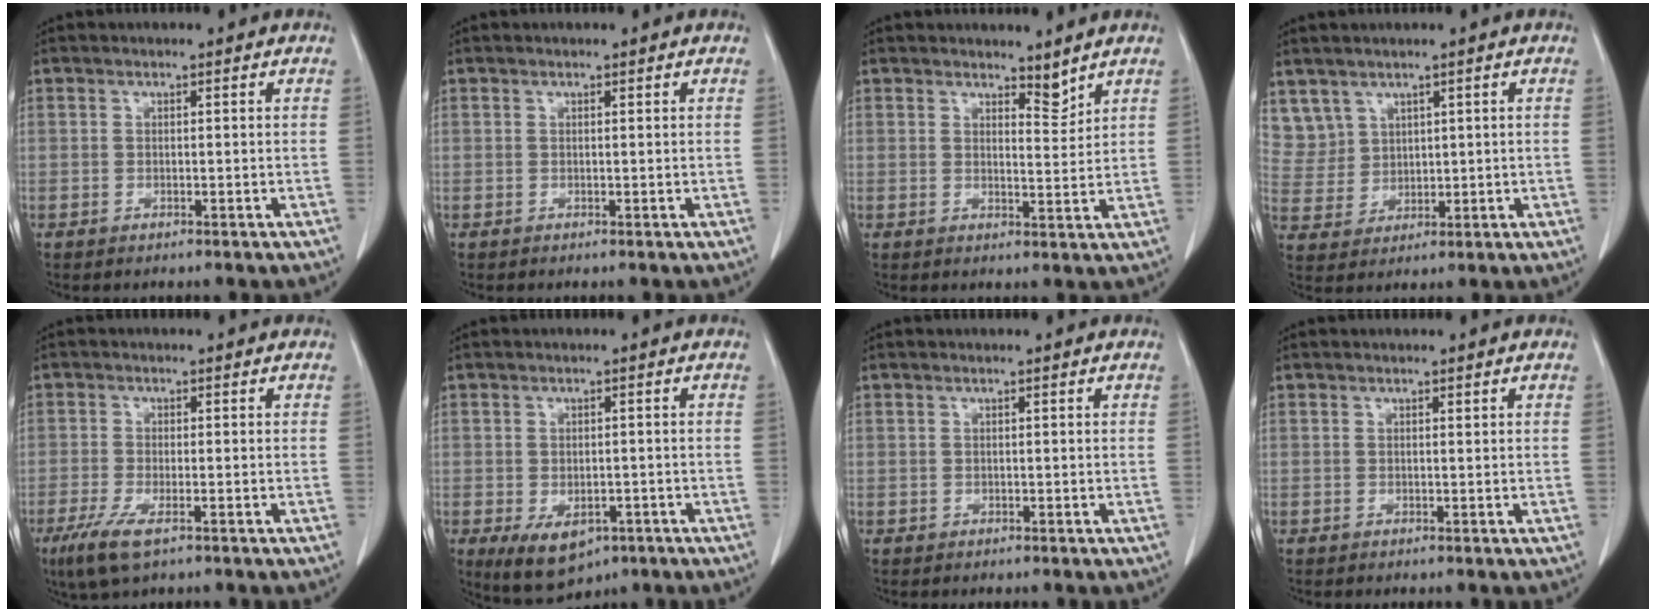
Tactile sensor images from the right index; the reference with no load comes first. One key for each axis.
{"total": 0.0}
{"total": 2.7, "fx": 2.5, "fy": 0.7, "fz": 0.8, "tx": -0.010, "ty": -0.010, "tz": 0.041}
{"total": 6.6, "fx": 4.1, "fy": 5.1, "fz": 0.0, "tx": -0.003, "ty": 0.012, "tz": 0.099}
{"total": 5.8, "fx": -3.4, "fy": 1.3, "fz": 4.5, "tx": -0.098, "ty": -0.017, "tz": -0.061}
{"total": 8.1, "fx": -4.3, "fy": 4.7, "fz": 5.0, "tx": -0.079, "ty": -0.008, "tz": -0.054}
{"total": 0.0}
{"total": 0.0}